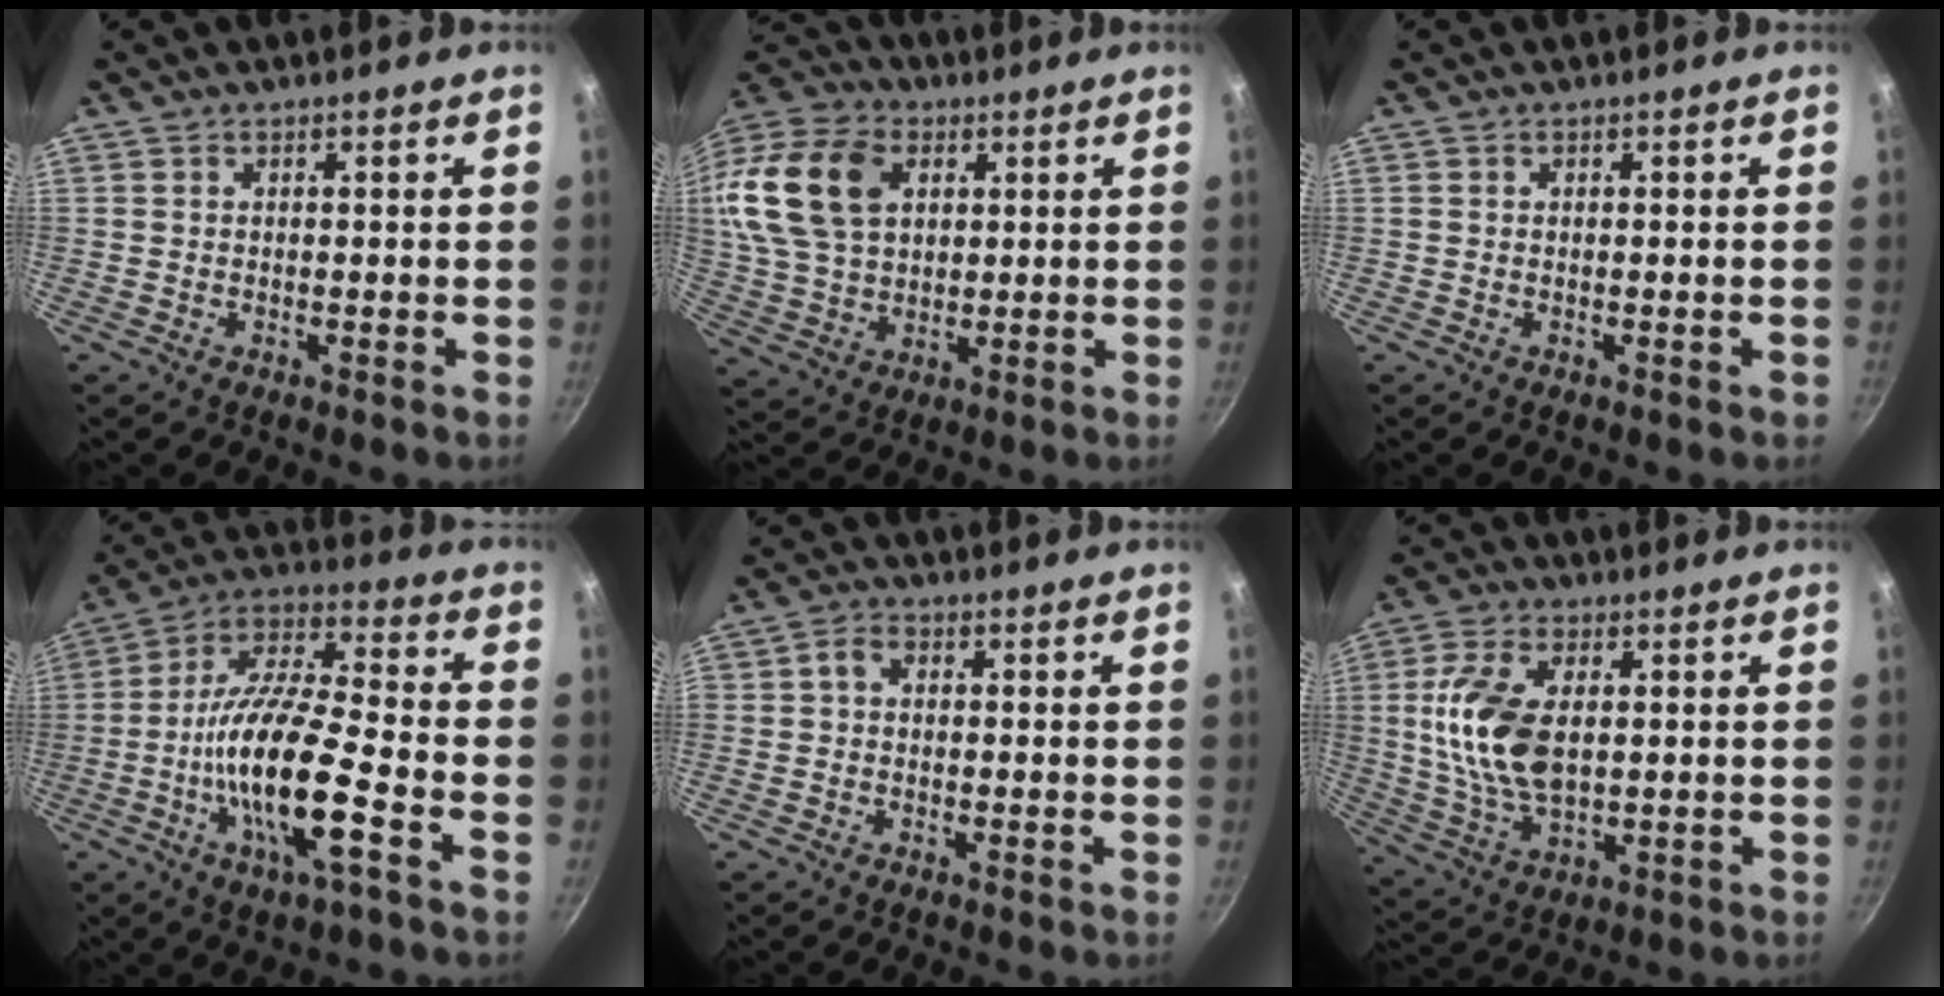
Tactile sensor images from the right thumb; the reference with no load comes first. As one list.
[{"total": 21.0, "force": [5.7, 14.7, 14.0], "torque": [-0.286, 0.016, 0.105]}, {"total": 0.0}, {"total": 18.3, "force": [-5.7, 4.7, 16.7], "torque": [-0.312, 0.031, -0.123]}, {"total": 2.5, "force": [0.0, 1.5, 2.0], "torque": [-0.048, 0.008, -0.009]}, {"total": 13.7, "force": [1.8, 7.6, 11.3], "torque": [-0.214, -0.010, 0.038]}]